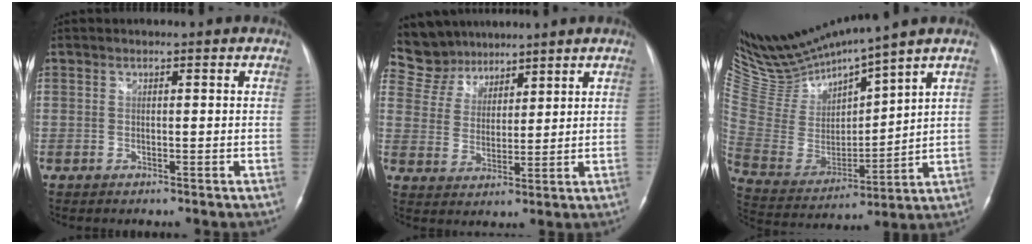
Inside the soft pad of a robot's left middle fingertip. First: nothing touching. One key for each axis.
{"total": 7.7, "fx": 7.0, "fy": 3.2, "fz": -0.2, "tx": -0.005, "ty": 0.017, "tz": 0.145}
{"total": 14.1, "fx": 13.4, "fy": -0.6, "fz": 4.3, "tx": -0.099, "ty": -0.021, "tz": 0.279}